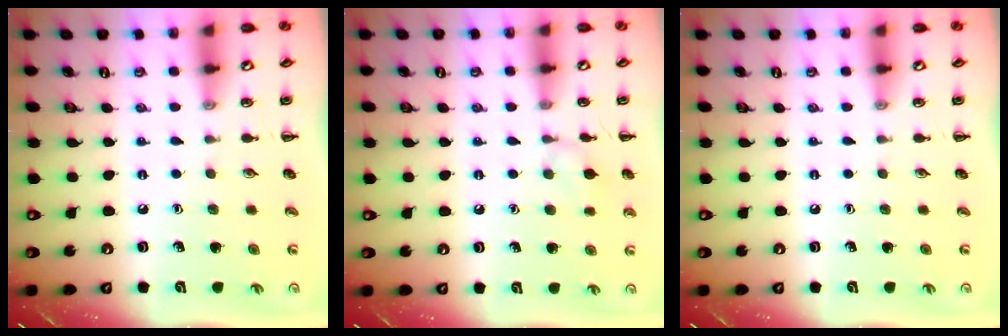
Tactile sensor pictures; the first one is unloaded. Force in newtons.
{"total": 6.6, "press": 6.2, "slide": 2.2}
{"total": 0.0}